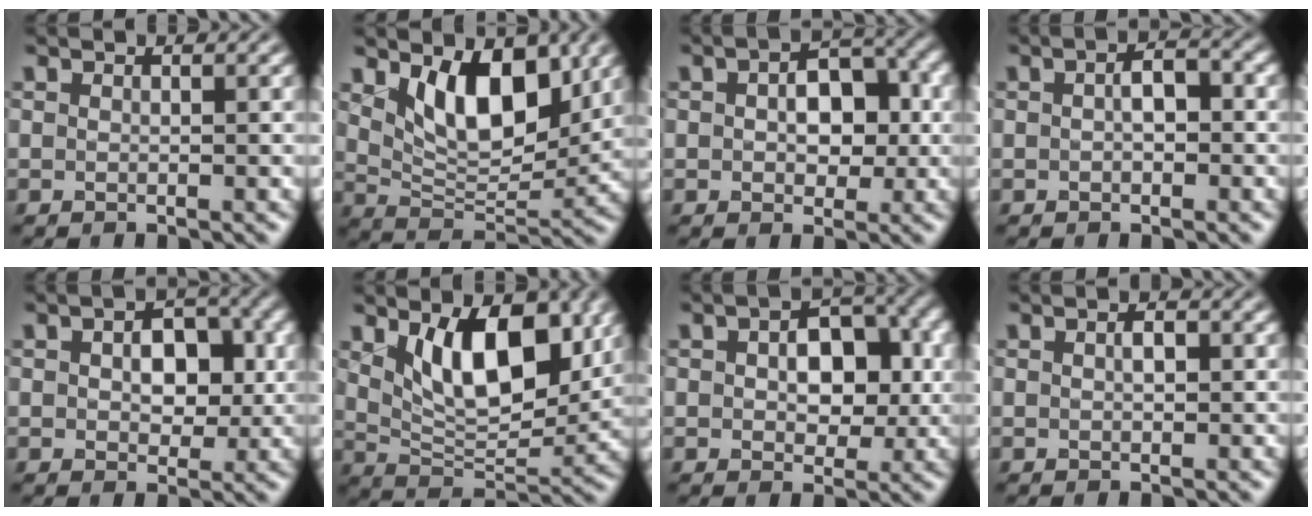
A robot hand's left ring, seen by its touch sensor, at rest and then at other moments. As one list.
[{"total": 7.6, "force": [3.1, 4.0, 5.7], "torque": [-0.097, -0.018, 0.053]}, {"total": 5.3, "force": [0.5, 3.2, 4.1], "torque": [-0.058, 0.006, 0.002]}, {"total": 2.3, "force": [0.0, 1.2, 2.0], "torque": [-0.034, 0.005, -0.002]}, {"total": 4.9, "force": [0.6, 3.0, 3.8], "torque": [-0.057, 0.001, 0.004]}, {"total": 8.8, "force": [3.1, 4.3, 7.0], "torque": [-0.115, -0.014, 0.055]}, {"total": 6.4, "force": [0.7, 3.9, 5.0], "torque": [-0.068, 0.005, 0.006]}, {"total": 1.2, "force": [0.2, 0.6, 1.0], "torque": [-0.018, 0.003, 0.002]}]